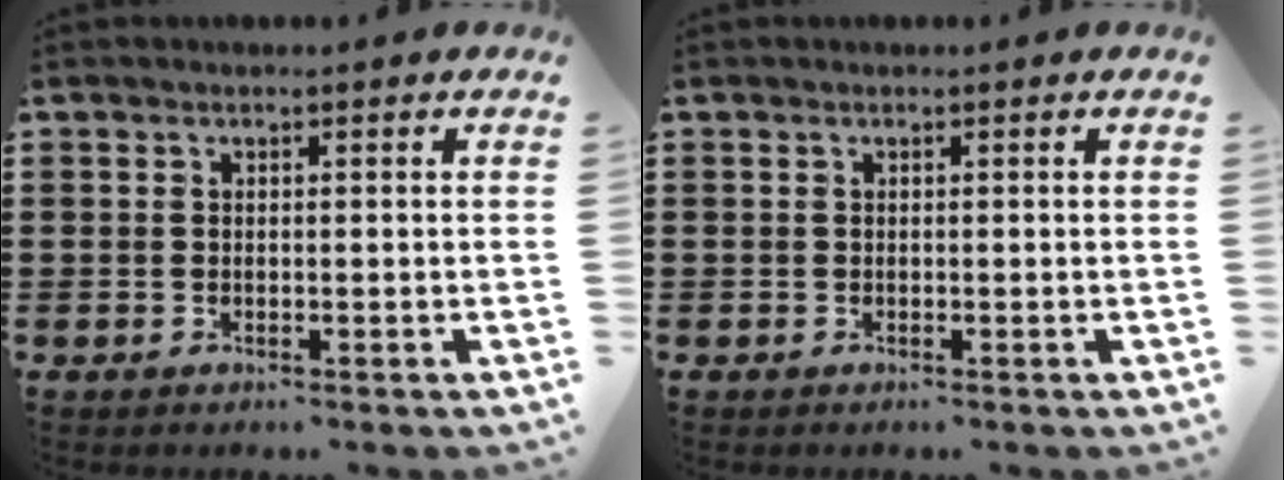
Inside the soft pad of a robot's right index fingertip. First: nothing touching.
{"total": 0.0}